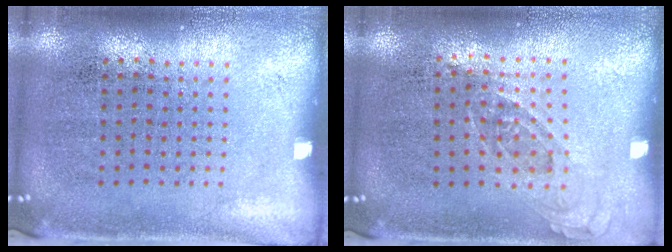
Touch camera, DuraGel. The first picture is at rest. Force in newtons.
{"total": 0.7, "press": 0.7, "slide": 0.3}